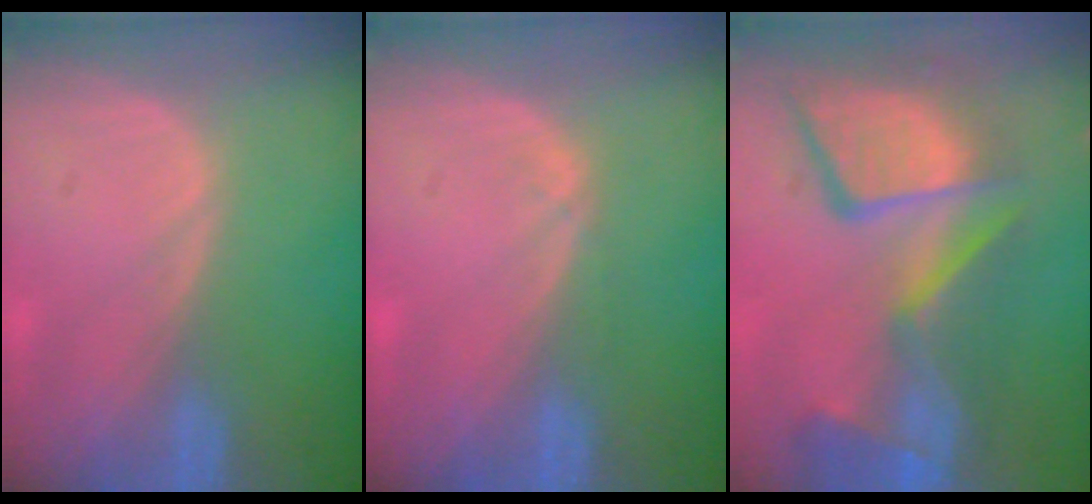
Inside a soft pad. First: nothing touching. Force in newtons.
{"total": 0.7, "press": 0.6, "slide": 0.2}
{"total": 13.2, "press": 11.2, "slide": 7.0}